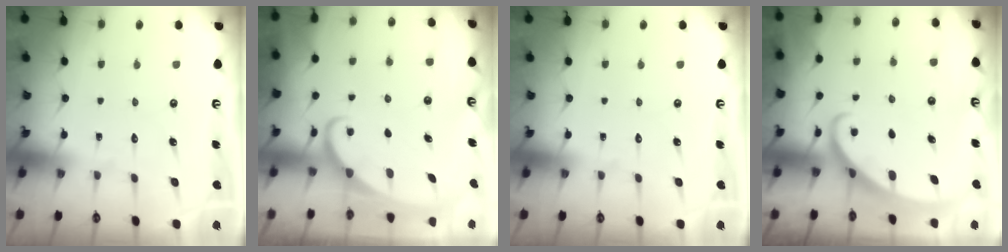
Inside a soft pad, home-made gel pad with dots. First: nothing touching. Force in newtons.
{"total": 2.4, "press": 2.4, "slide": 0.3}
{"total": 0.0}
{"total": 2.2, "press": 2.2, "slide": 0.2}